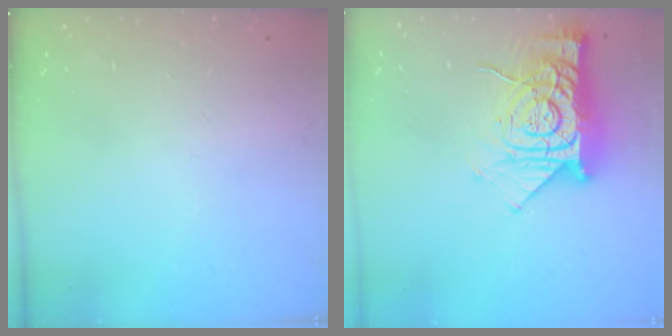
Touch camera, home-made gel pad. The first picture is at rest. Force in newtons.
{"total": 15.5, "press": 15.5, "slide": 1.4}